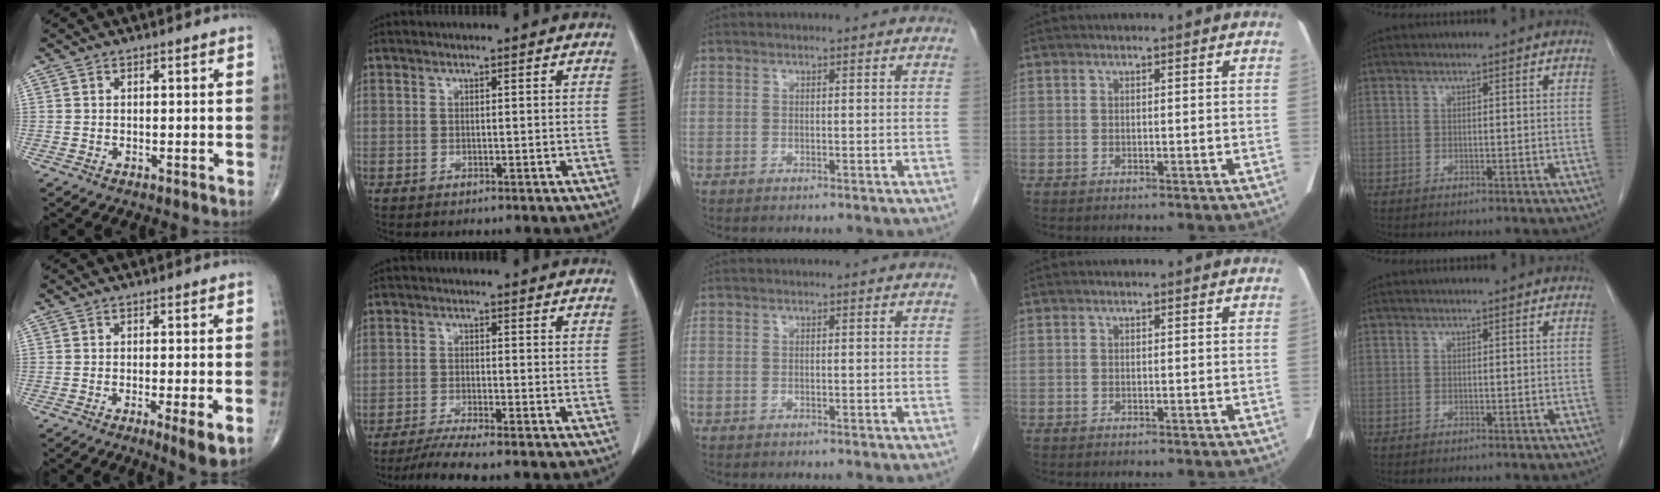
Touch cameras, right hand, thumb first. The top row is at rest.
{"thumb": {"total": 5.1, "force": [-1.7, 0.8, 4.8], "torque": [-0.073, -0.013, -0.028]}, "index": {"total": 5.8, "force": [-4.8, -0.6, 3.1], "torque": [-0.048, -0.017, -0.083]}}